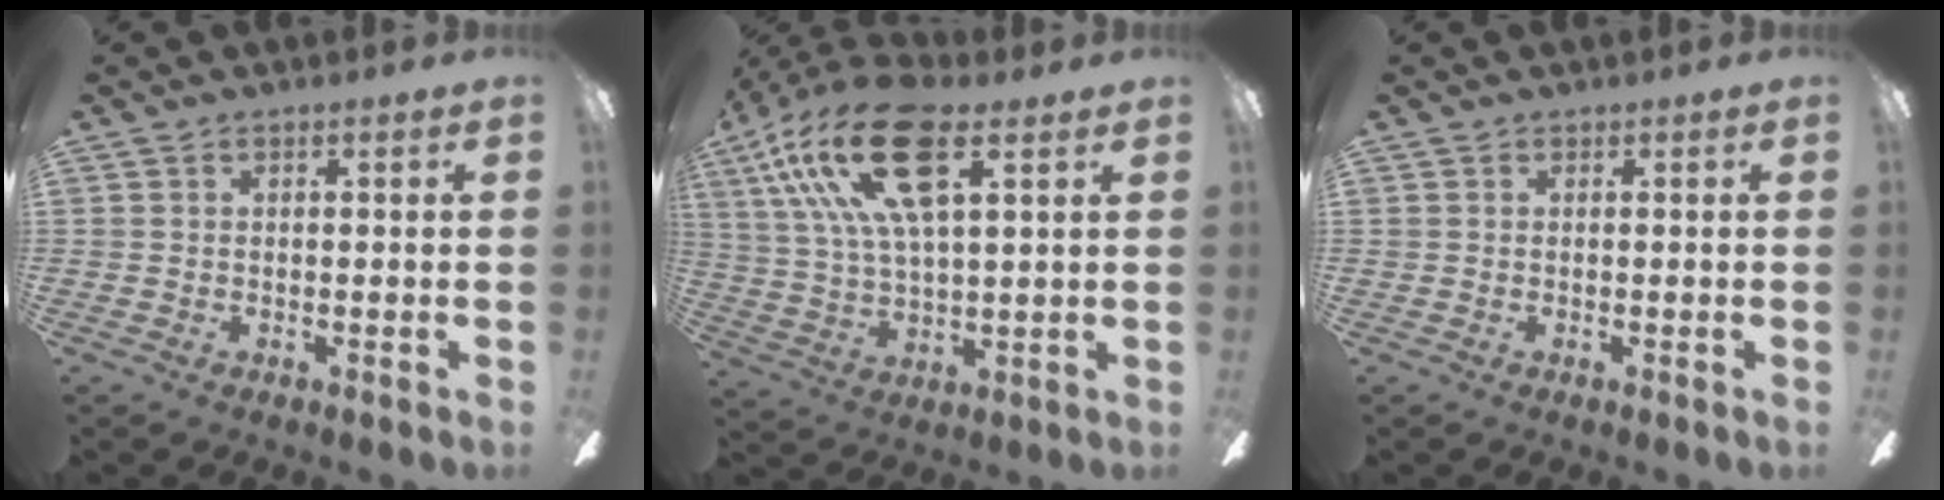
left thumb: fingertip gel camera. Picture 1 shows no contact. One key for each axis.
{"total": 21.0, "fx": 10.9, "fy": 8.4, "fz": 15.9, "tx": -0.324, "ty": -0.030, "tz": 0.183}
{"total": 0.0}